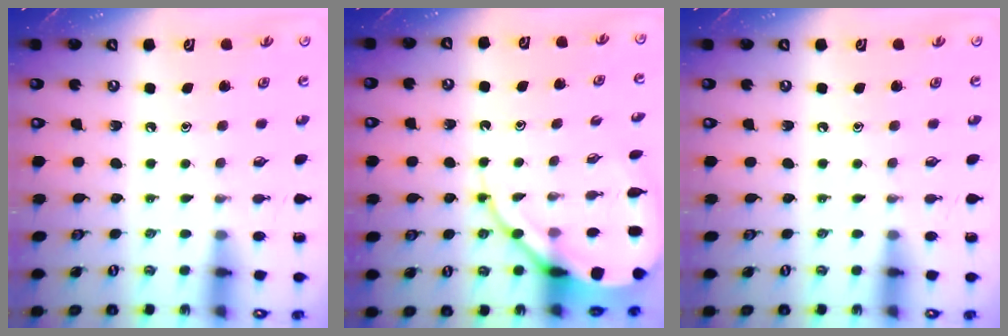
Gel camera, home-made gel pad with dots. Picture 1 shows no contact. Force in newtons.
{"total": 10.6, "press": 10.6, "slide": 1.0}
{"total": 0.0}